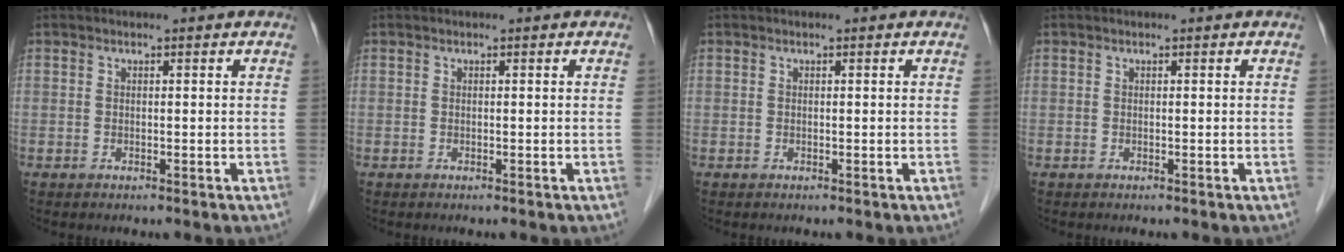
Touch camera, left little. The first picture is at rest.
{"total": 0.0}
{"total": 0.0}
{"total": 0.0}